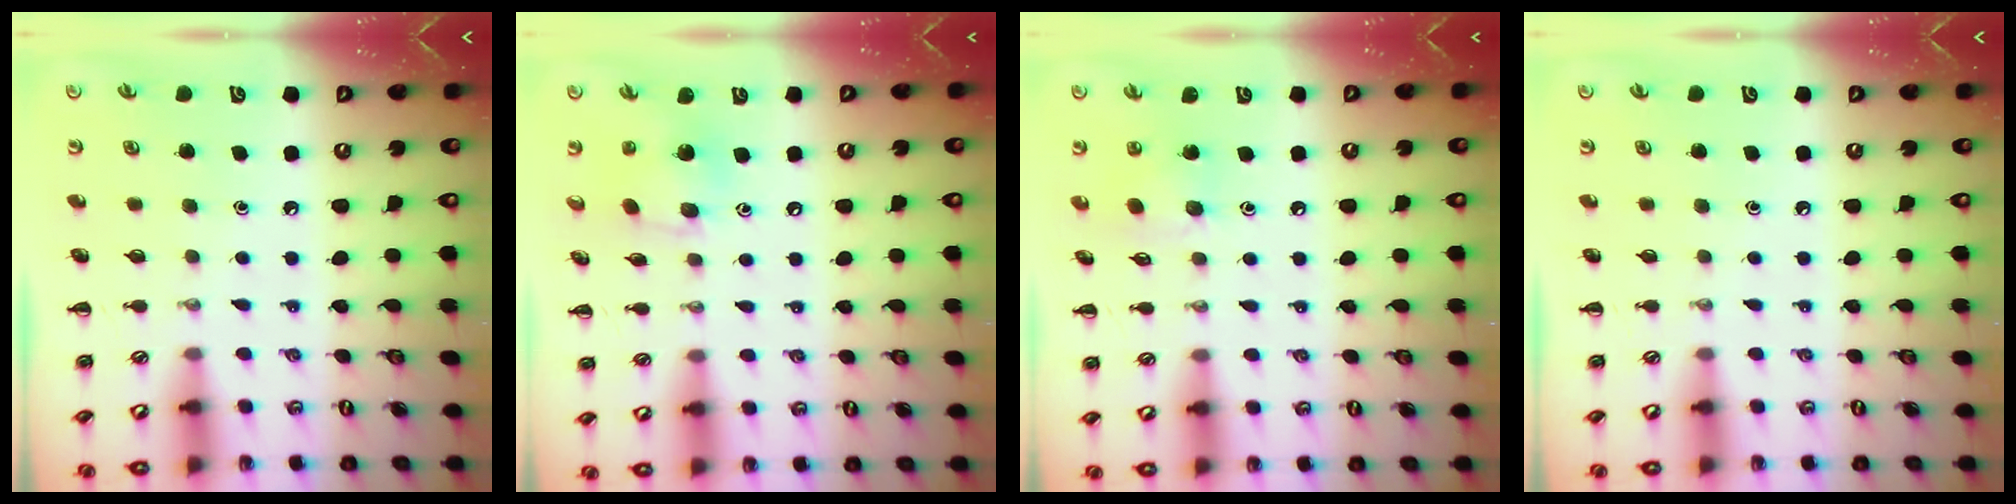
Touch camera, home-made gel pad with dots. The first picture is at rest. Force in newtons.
{"total": 8.5, "press": 8.3, "slide": 2.2}
{"total": 6.5, "press": 6.5, "slide": 0.6}
{"total": 0.0}